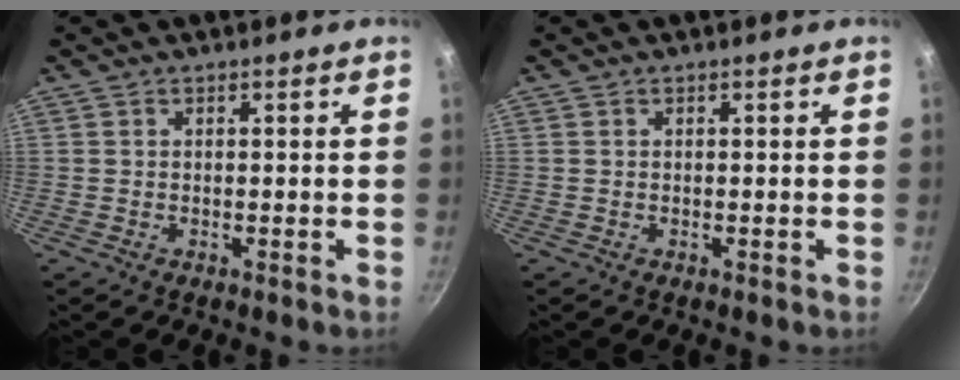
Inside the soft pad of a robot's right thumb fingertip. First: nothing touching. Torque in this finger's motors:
{"motor_torque": [-0.01, -0.01, -0.27, 0.28, 0.00]}